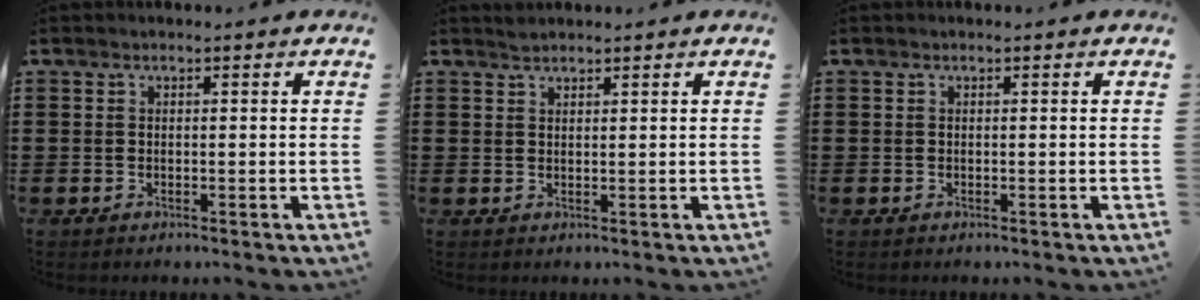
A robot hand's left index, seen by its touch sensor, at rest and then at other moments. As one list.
[{"total": 1.3, "force": [1.2, 0.2, 0.2], "torque": [-0.006, 0.000, 0.024]}, {"total": 0.0}]